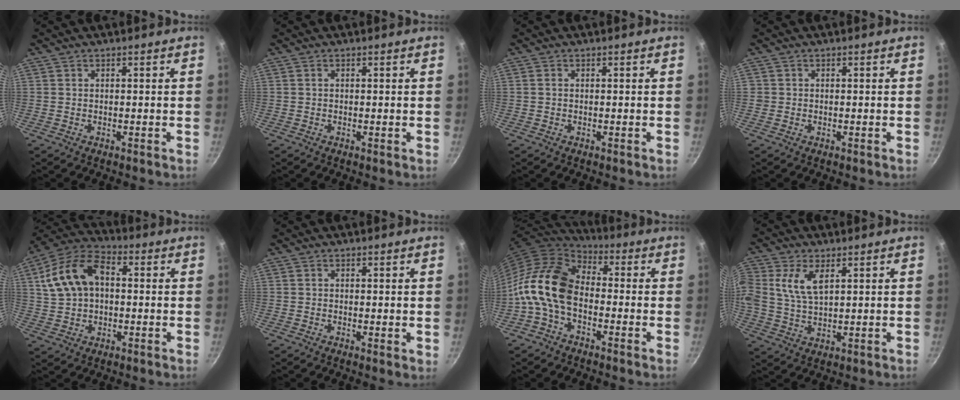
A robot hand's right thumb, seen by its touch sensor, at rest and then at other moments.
{"total": 0.5, "force": [0.1, 0.3, 0.4], "torque": [-0.007, 0.001, 0.001]}
{"total": 0.6, "force": [0.0, 0.5, 0.4], "torque": [-0.006, 0.004, 0.000]}
{"total": 0.8, "force": [-0.1, 0.7, 0.0], "torque": [-0.003, 0.000, -0.001]}
{"total": 14.4, "force": [2.4, 9.4, 10.5], "torque": [-0.186, 0.032, 0.032]}
{"total": 1.0, "force": [0.3, 0.4, 0.9], "torque": [-0.013, -0.002, 0.002]}
{"total": 13.9, "force": [-3.1, 8.9, 10.1], "torque": [-0.174, 0.042, -0.084]}
{"total": 7.6, "force": [2.5, 4.2, 5.8], "torque": [-0.120, -0.008, 0.049]}